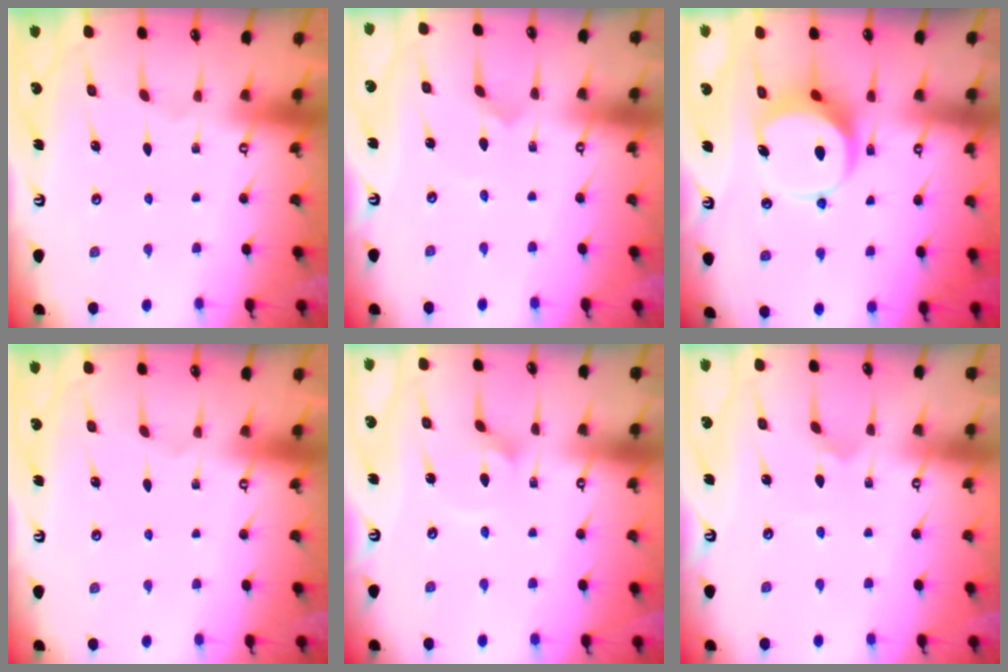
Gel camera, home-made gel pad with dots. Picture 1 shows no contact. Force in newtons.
{"total": 0.0}
{"total": 8.4, "press": 8.3, "slide": 1.3}
{"total": 0.0}
{"total": 1.7, "press": 1.7, "slide": 0.2}
{"total": 1.6, "press": 1.6, "slide": 0.0}